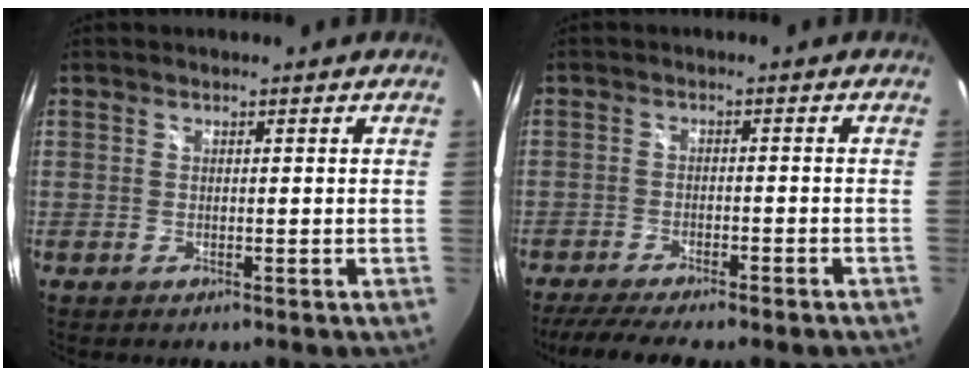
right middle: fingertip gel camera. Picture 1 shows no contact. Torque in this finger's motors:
{"motor_torque": [1.09, -1.05, 0.38, 0.07]}